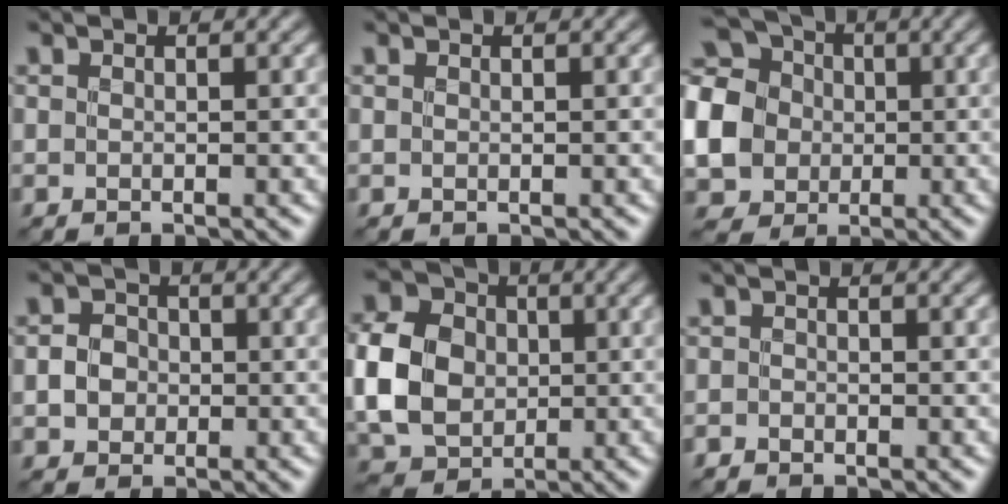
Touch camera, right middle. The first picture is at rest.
{"total": 0.0}
{"total": 10.7, "force": [-1.0, 9.4, 4.9], "torque": [-0.137, 0.002, -0.046]}
{"total": 2.3, "force": [-0.4, 2.0, 1.0], "torque": [-0.014, 0.001, -0.011]}
{"total": 8.0, "force": [-0.1, 6.5, 4.7], "torque": [-0.111, 0.010, -0.009]}
{"total": 0.8, "force": [-0.6, 0.4, 0.1], "torque": [0.000, -0.003, -0.012]}